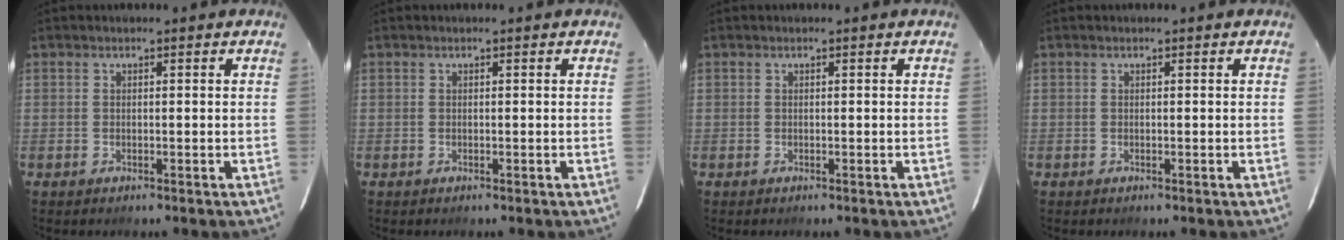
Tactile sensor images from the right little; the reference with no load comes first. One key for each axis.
{"total": 0.0}
{"total": 0.0}
{"total": 0.0}